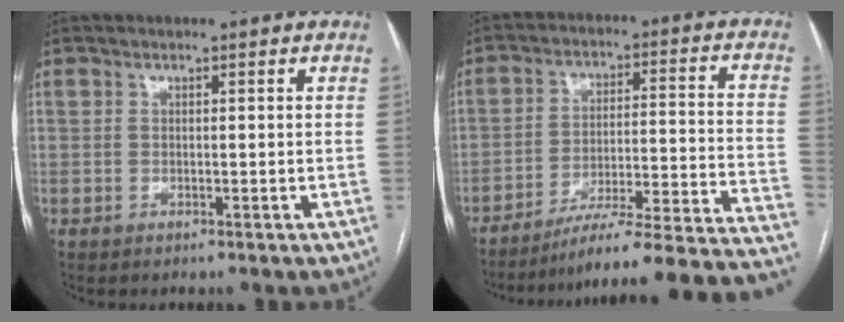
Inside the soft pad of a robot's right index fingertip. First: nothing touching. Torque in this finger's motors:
{"motor_torque": [0.00, -2.14, 0.50, 0.12]}